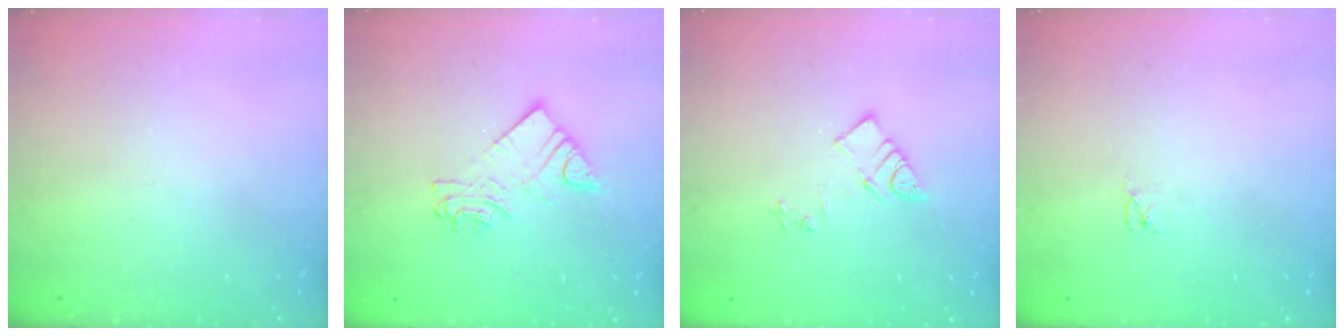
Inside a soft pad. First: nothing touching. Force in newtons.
{"total": 6.1, "press": 6.1, "slide": 0.3}
{"total": 6.0, "press": 6.0, "slide": 0.2}
{"total": 2.6, "press": 2.6, "slide": 0.3}